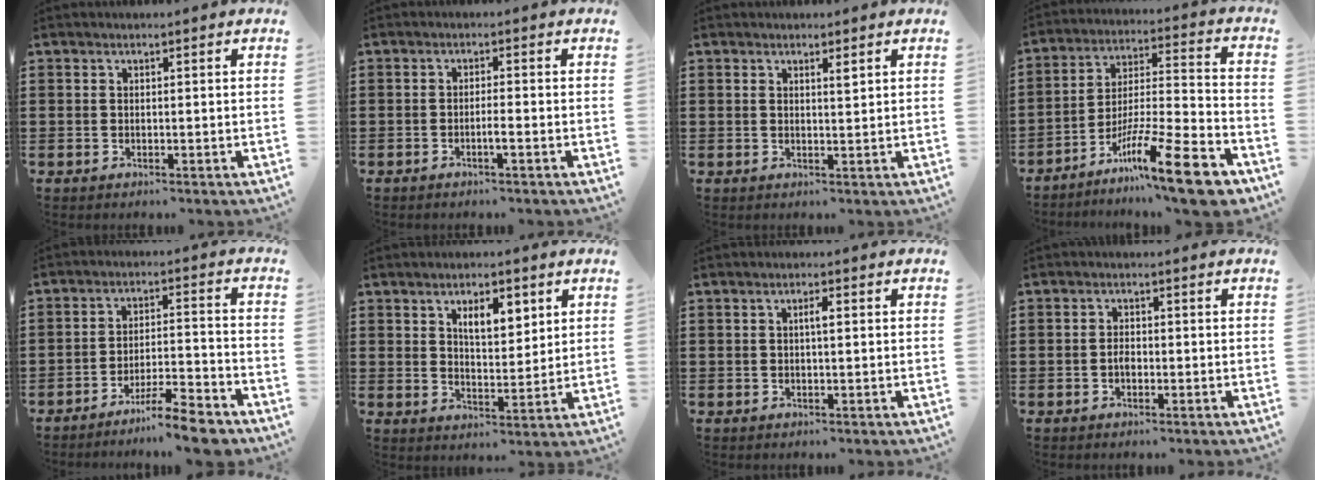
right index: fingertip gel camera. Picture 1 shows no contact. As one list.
[{"total": 1.7, "force": [-1.0, 0.1, 1.4], "torque": [-0.025, -0.002, -0.018]}, {"total": 1.3, "force": [0.7, 0.2, 1.0], "torque": [-0.013, -0.003, 0.011]}, {"total": 15.8, "force": [-11.1, 1.7, 11.2], "torque": [-0.169, 0.036, -0.192]}, {"total": 8.3, "force": [-7.3, 0.7, 4.0], "torque": [-0.062, 0.014, -0.137]}, {"total": 5.5, "force": [2.7, 2.4, 4.2], "torque": [-0.067, -0.001, 0.040]}, {"total": 1.5, "force": [0.1, 0.2, 1.5], "torque": [-0.028, 0.002, 0.000]}, {"total": 1.4, "force": [-0.6, 0.7, 1.0], "torque": [-0.022, -0.002, -0.011]}]